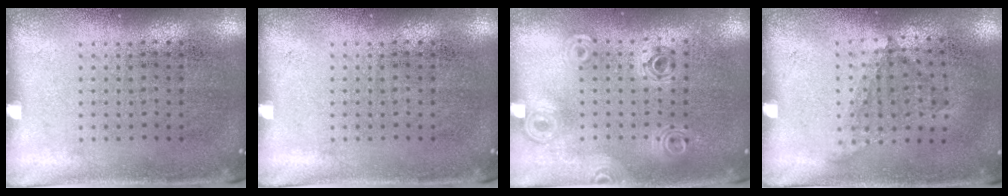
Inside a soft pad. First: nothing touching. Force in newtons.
{"total": 0.0}
{"total": 0.9, "press": 0.9, "slide": 0.1}
{"total": 1.1, "press": 0.8, "slide": 0.7}